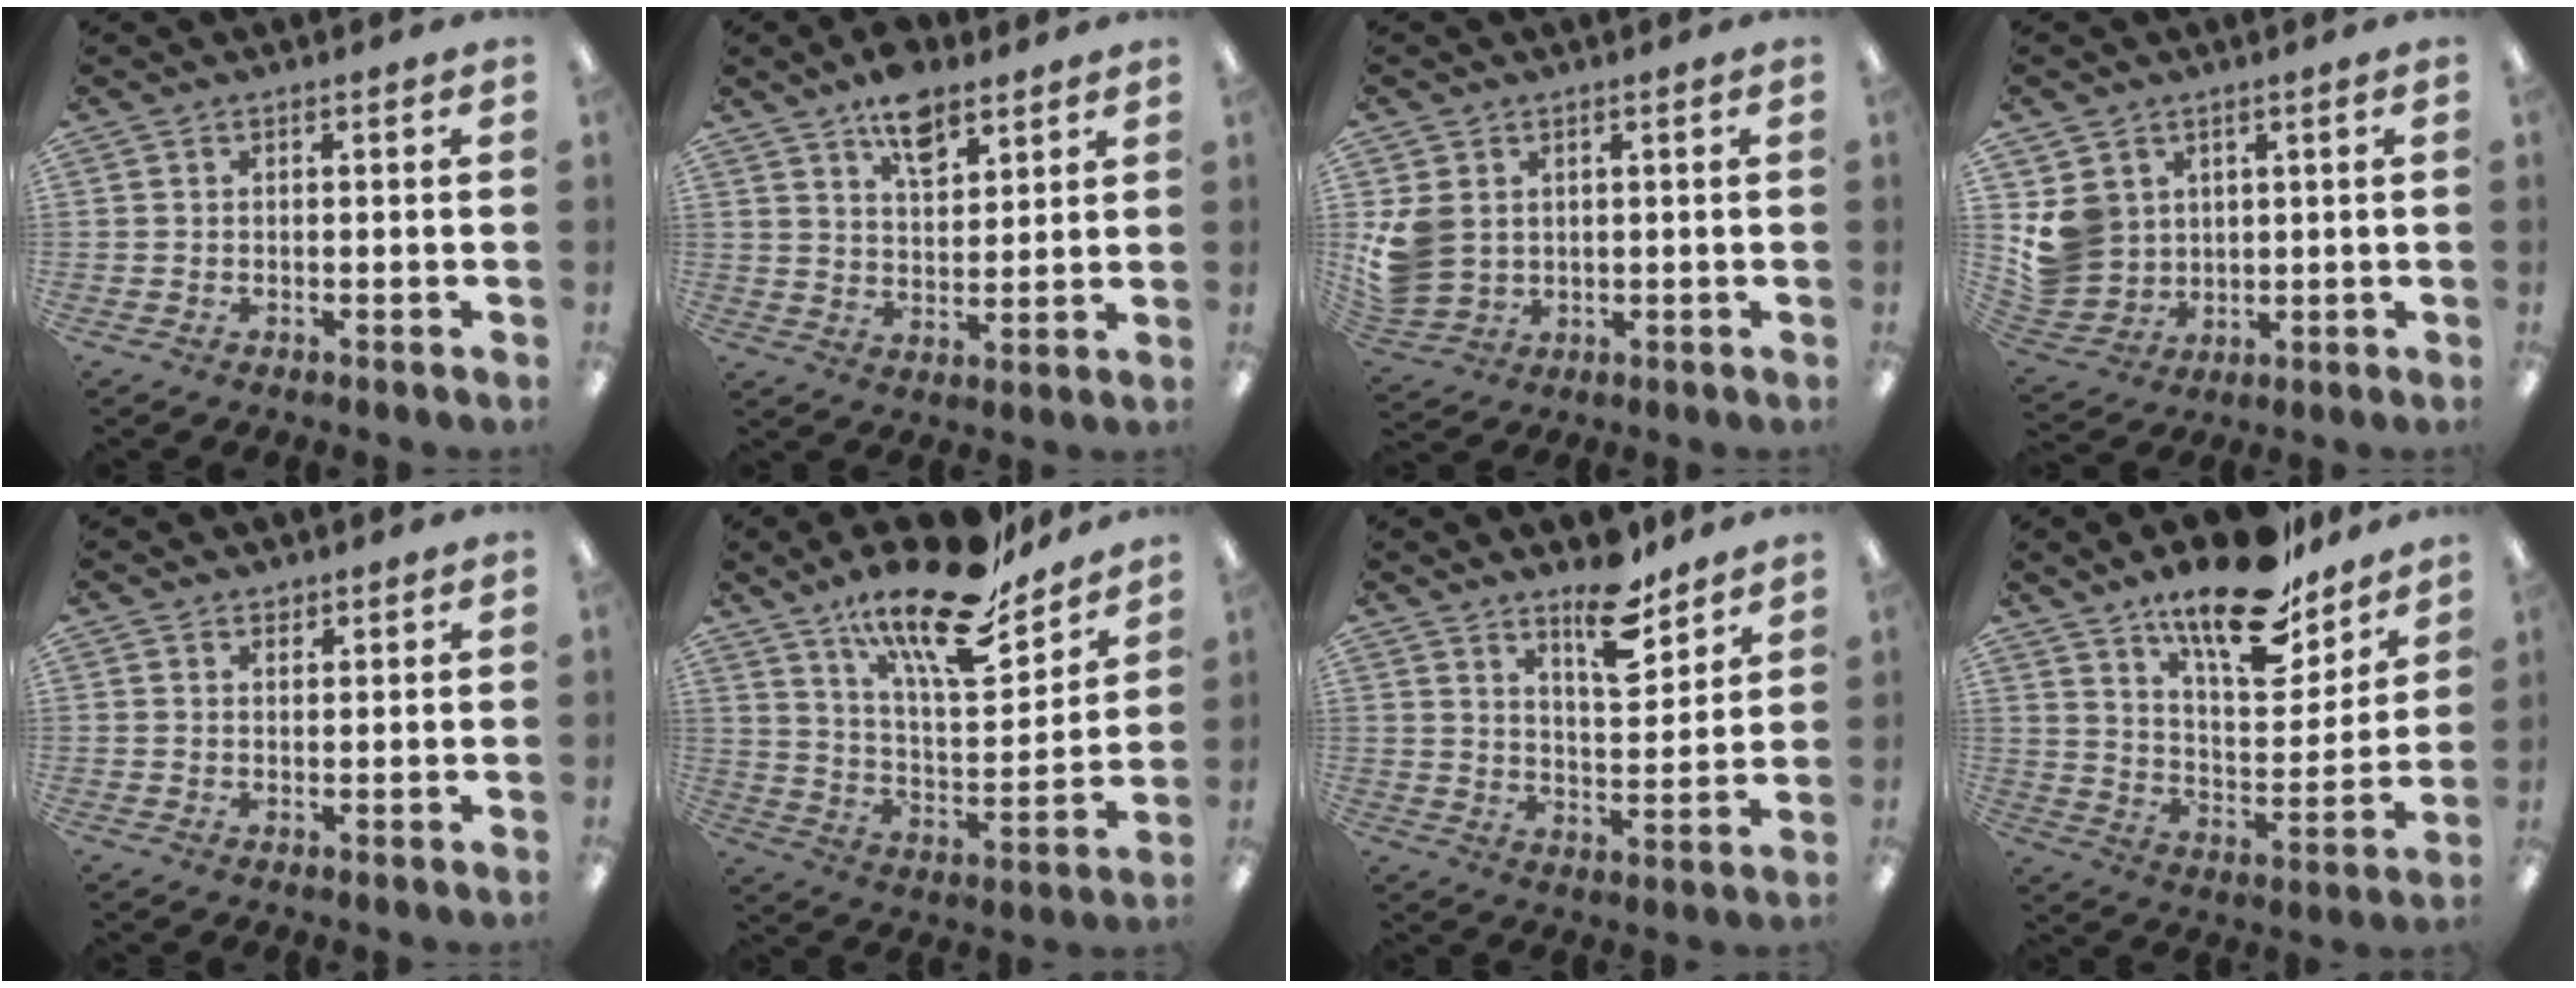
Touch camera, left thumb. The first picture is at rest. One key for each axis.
{"total": 9.6, "fx": 6.8, "fy": 4.9, "fz": 4.7, "tx": -0.070, "ty": -0.031, "tz": 0.120}
{"total": 7.5, "fx": 1.9, "fy": 6.3, "fz": 3.7, "tx": -0.089, "ty": 0.005, "tz": 0.039}
{"total": 8.6, "fx": 3.4, "fy": 7.7, "fz": 1.6, "tx": -0.041, "ty": -0.013, "tz": 0.073}
{"total": 1.4, "fx": 1.3, "fy": 0.5, "fz": 0.1, "tx": 0.006, "ty": -0.005, "tz": 0.023}
{"total": 21.5, "fx": 16.3, "fy": 6.3, "fz": 12.5, "tx": -0.216, "ty": -0.103, "tz": 0.274}
{"total": 12.2, "fx": 9.2, "fy": 4.4, "fz": 6.8, "tx": -0.084, "ty": -0.061, "tz": 0.155}
{"total": 20.1, "fx": 15.5, "fy": 7.0, "fz": 10.8, "tx": -0.172, "ty": -0.103, "tz": 0.263}